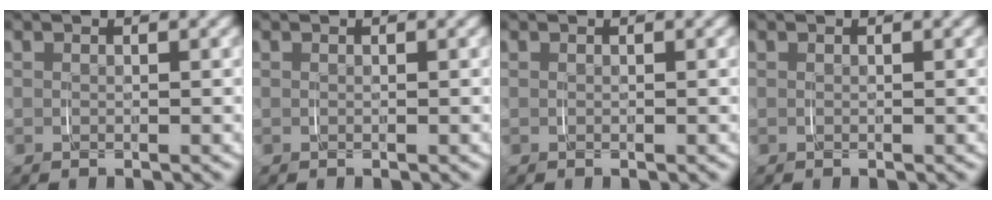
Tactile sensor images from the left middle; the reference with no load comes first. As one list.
[{"total": 0.0}, {"total": 0.0}, {"total": 0.0}]